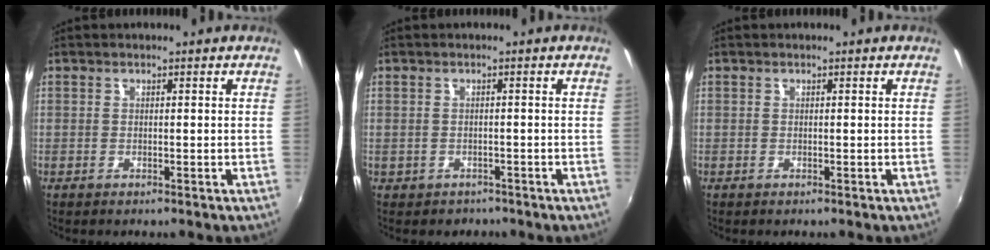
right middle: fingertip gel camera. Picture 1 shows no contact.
{"total": 1.7, "force": [-1.0, 1.3, 0.1], "torque": [-0.009, -0.002, -0.010]}
{"total": 0.0}